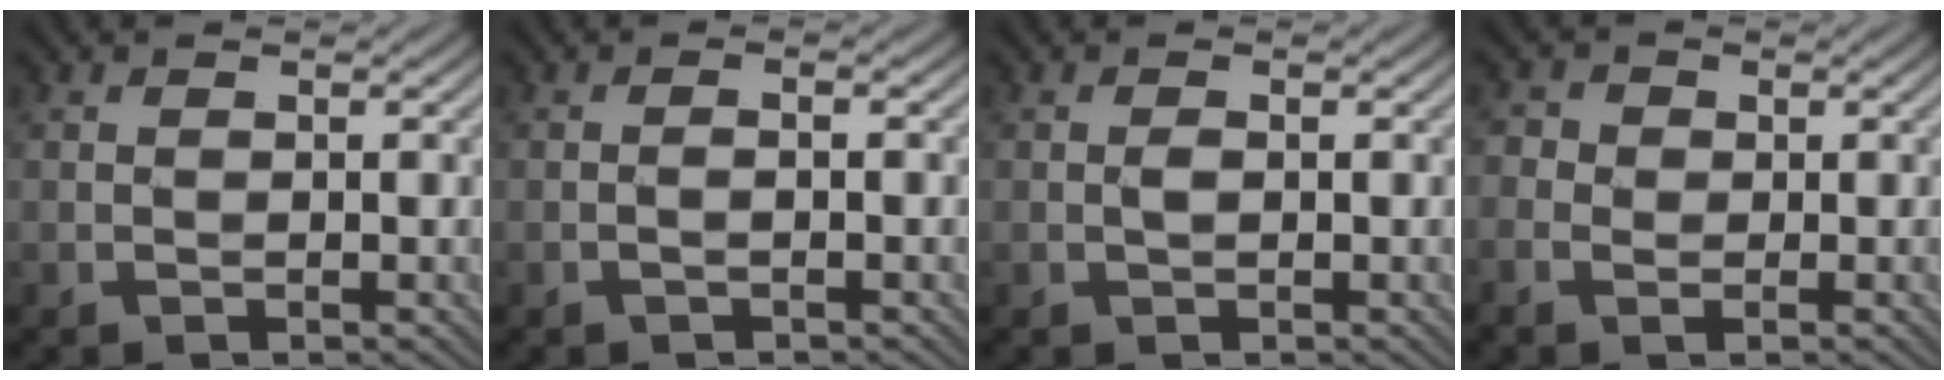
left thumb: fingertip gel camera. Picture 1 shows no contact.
{"total": 1.1, "force": [-0.4, 0.1, 1.0], "torque": [-0.021, 0.003, -0.008]}
{"total": 0.9, "force": [0.0, 0.4, 0.8], "torque": [-0.019, 0.001, 0.000]}
{"total": 2.5, "force": [-0.2, 2.1, 1.2], "torque": [-0.034, 0.003, -0.006]}